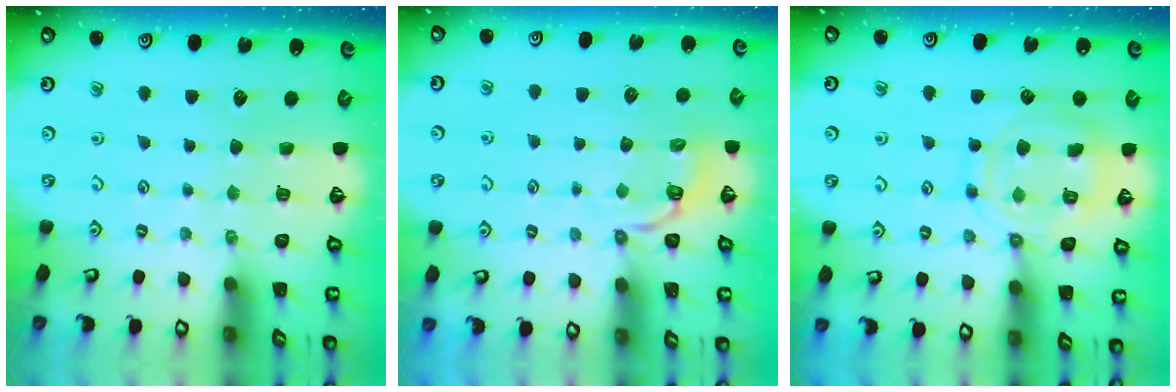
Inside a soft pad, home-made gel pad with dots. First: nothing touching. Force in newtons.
{"total": 4.2, "press": 3.2, "slide": 2.6}
{"total": 11.6, "press": 11.5, "slide": 0.9}